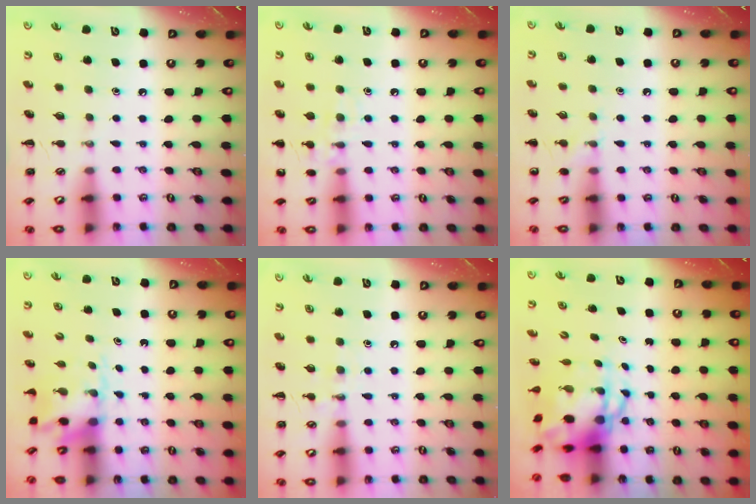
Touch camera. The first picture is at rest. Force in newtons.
{"total": 8.4, "press": 8.3, "slide": 1.6}
{"total": 6.5, "press": 6.1, "slide": 2.2}
{"total": 2.9, "press": 2.8, "slide": 0.7}
{"total": 7.0, "press": 6.8, "slide": 1.5}
{"total": 5.7, "press": 5.5, "slide": 1.4}